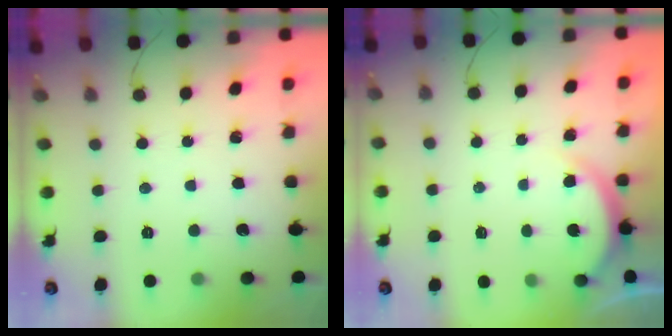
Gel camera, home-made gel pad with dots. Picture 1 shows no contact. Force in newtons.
{"total": 2.0, "press": 2.0, "slide": 0.5}